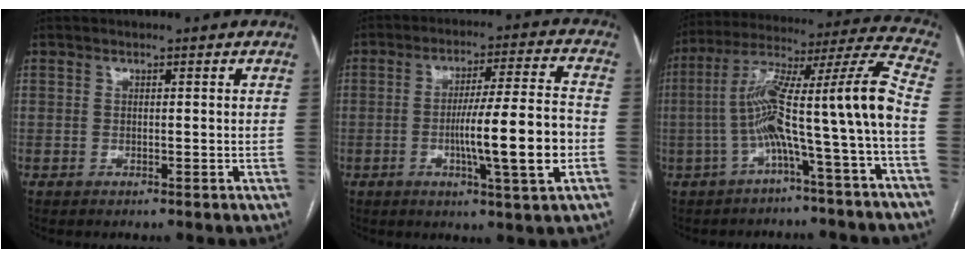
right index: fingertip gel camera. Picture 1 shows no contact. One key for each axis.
{"total": 13.0, "fx": -2.9, "fy": -0.4, "fz": 12.7, "tx": -0.206, "ty": -0.002, "tz": -0.051}
{"total": 15.1, "fx": -3.6, "fy": -1.0, "fz": 14.7, "tx": -0.245, "ty": 0.039, "tz": -0.067}